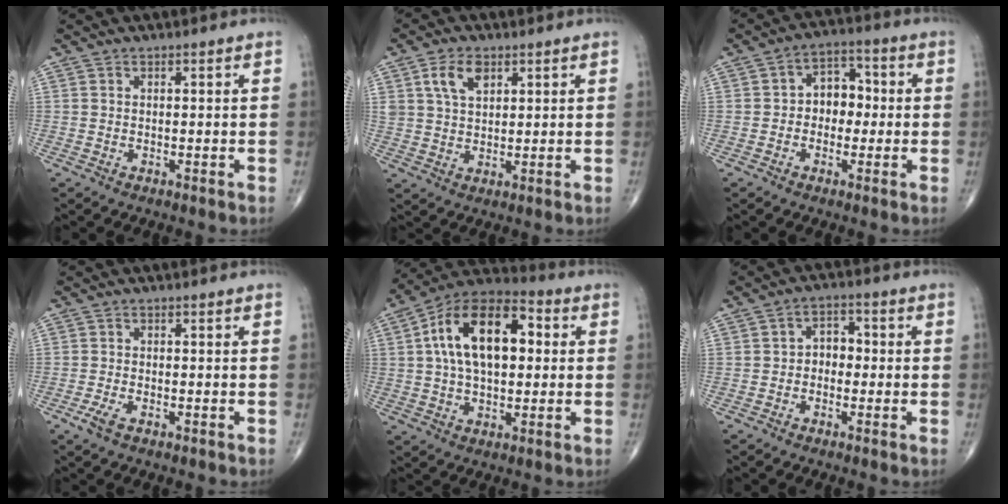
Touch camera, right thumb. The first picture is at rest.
{"total": 6.2, "force": [2.8, 3.7, 4.0], "torque": [-0.064, -0.008, 0.055]}
{"total": 7.0, "force": [-0.3, 5.3, 4.5], "torque": [-0.030, 0.023, -0.018]}
{"total": 2.6, "force": [-1.4, 1.0, 1.9], "torque": [-0.046, 0.003, -0.029]}
{"total": 17.8, "force": [2.9, 9.9, 14.5], "torque": [-0.232, 0.025, 0.040]}
{"total": 4.2, "force": [-0.5, 3.2, 2.7], "torque": [-0.017, 0.018, -0.021]}